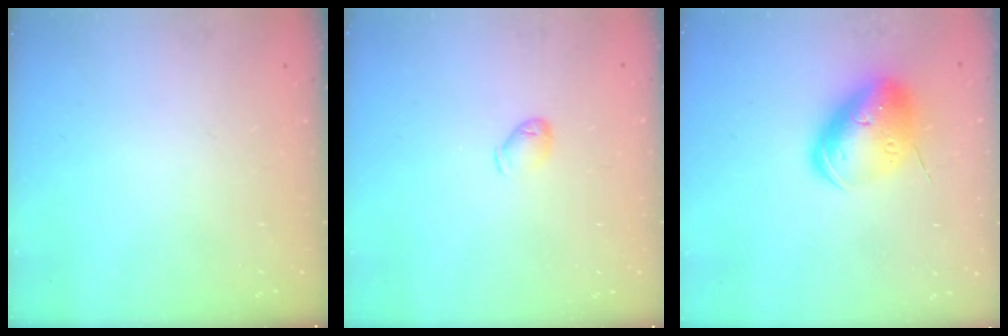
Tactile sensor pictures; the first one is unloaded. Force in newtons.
{"total": 5.9, "press": 5.7, "slide": 1.3}
{"total": 14.3, "press": 14.1, "slide": 2.4}